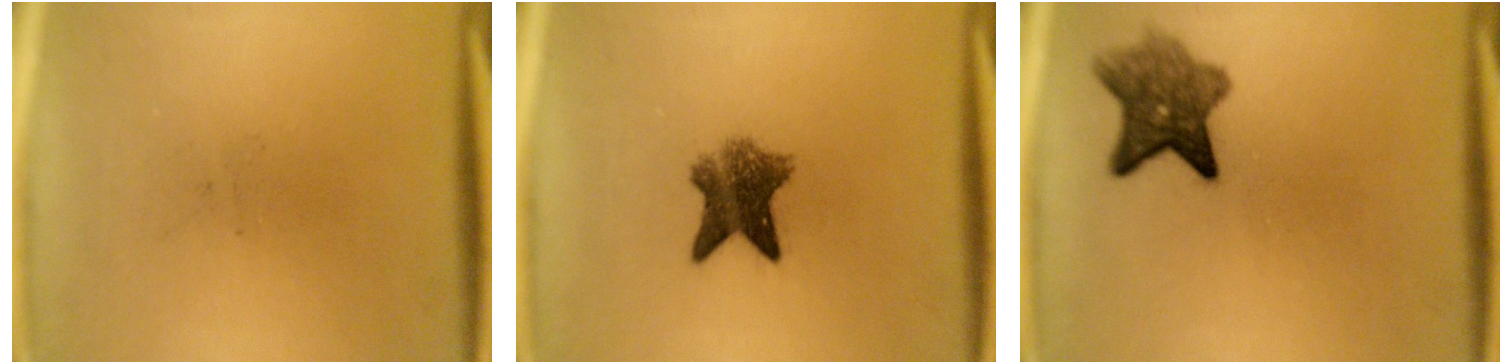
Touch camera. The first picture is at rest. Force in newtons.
{"total": 6.7}
{"total": 6.8}